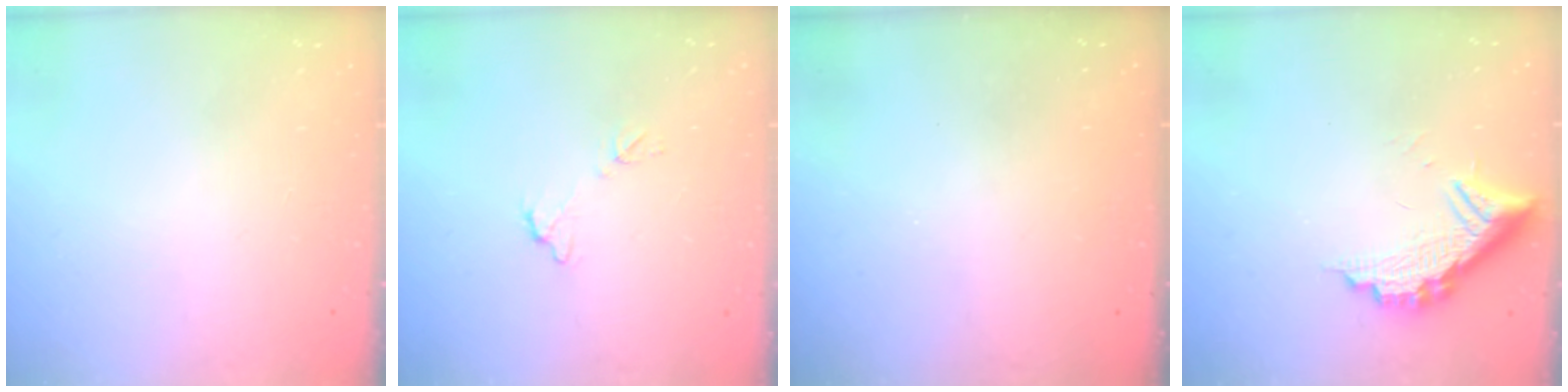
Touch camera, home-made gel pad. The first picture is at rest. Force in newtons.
{"total": 6.2, "press": 6.2, "slide": 0.4}
{"total": 3.2, "press": 3.2, "slide": 0.1}
{"total": 11.5, "press": 11.4, "slide": 0.8}